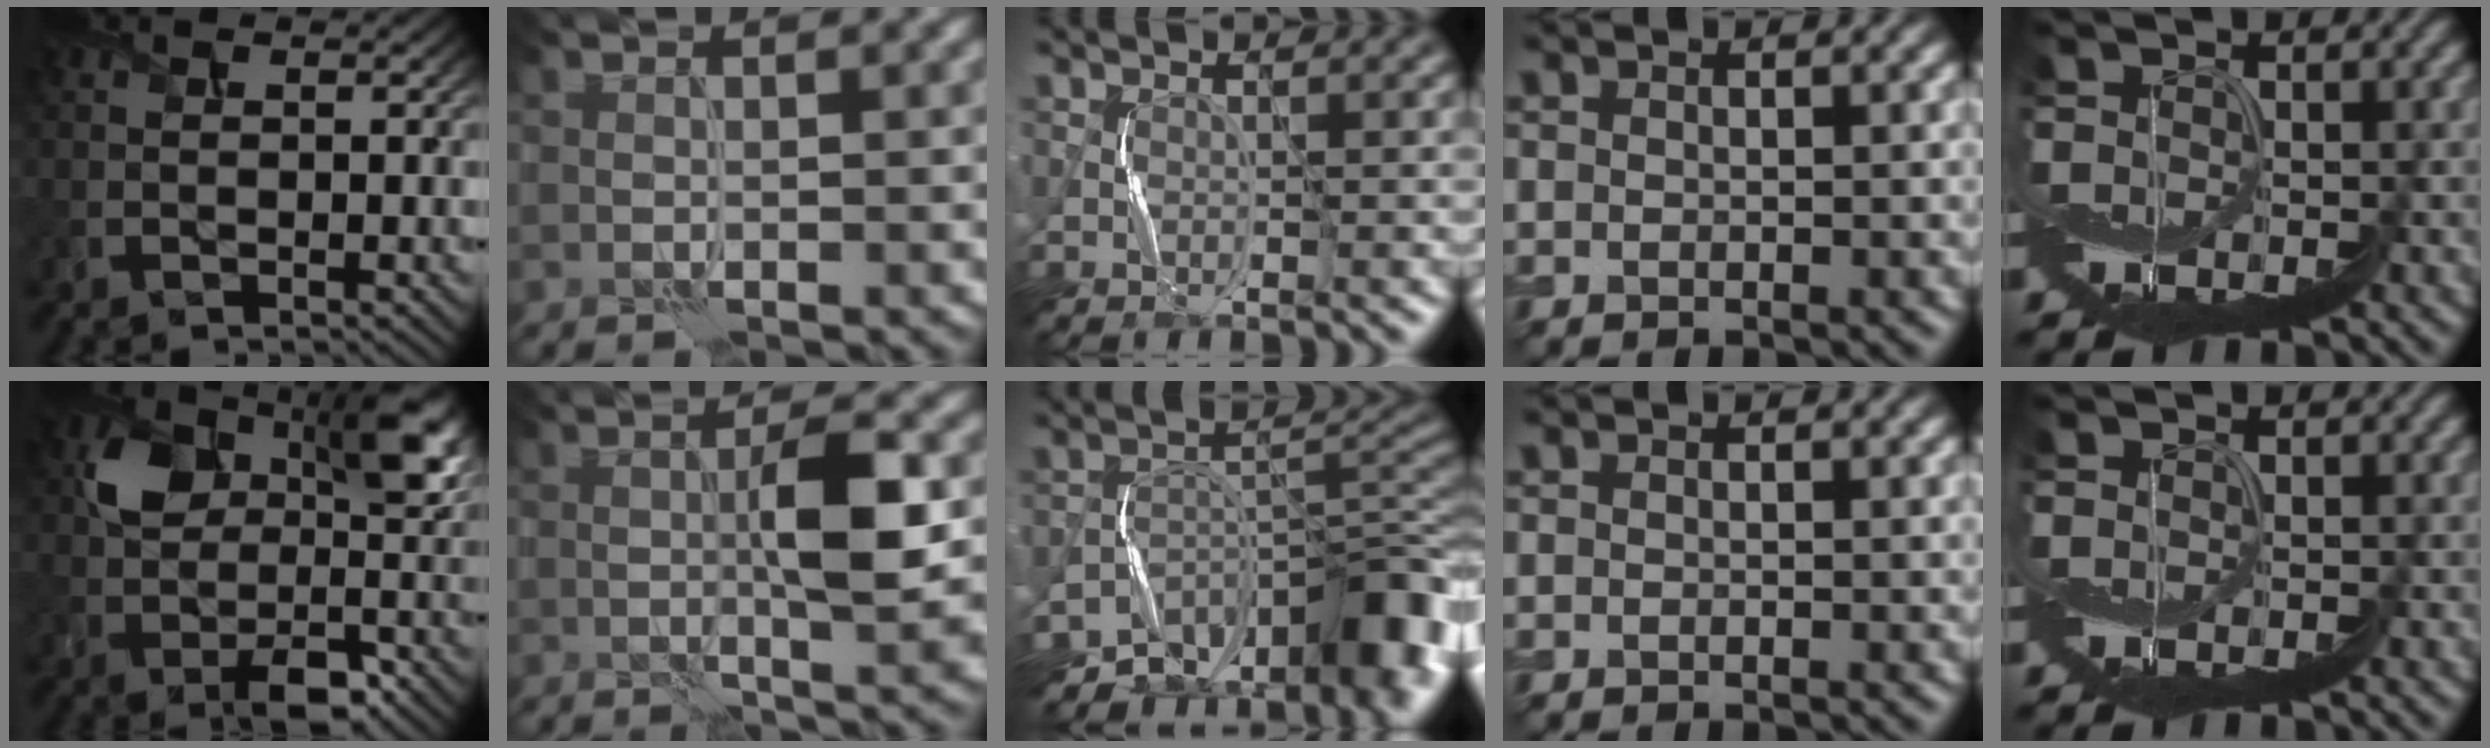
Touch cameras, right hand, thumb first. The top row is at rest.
{"thumb": {"total": 11.4, "force": [0.7, 7.6, 8.5], "torque": [-0.149, -0.005, 0.009]}, "index": {"total": 5.8, "force": [0.0, 1.1, 5.7], "torque": [-0.097, 0.006, -0.001]}, "middle": {"total": 10.9, "force": [-8.0, 5.3, 5.2], "torque": [-0.043, 0.003, -0.133]}}